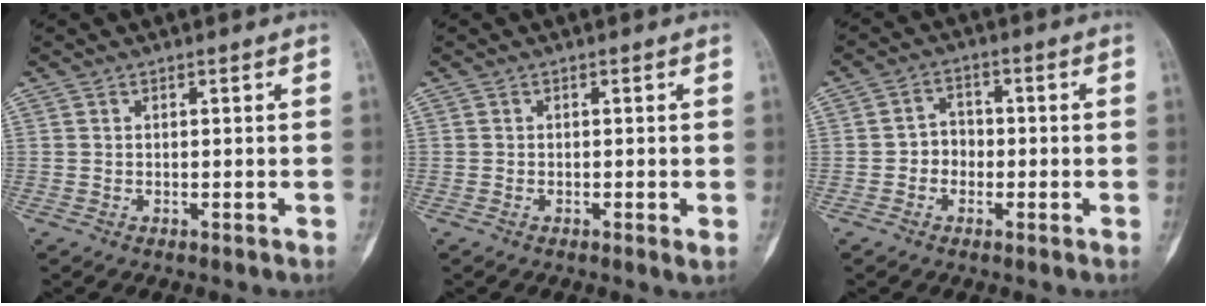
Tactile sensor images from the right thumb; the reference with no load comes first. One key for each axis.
{"total": 1.1, "fx": -0.3, "fy": 0.2, "fz": 1.0, "tx": -0.015, "ty": -0.004, "tz": -0.009}
{"total": 4.1, "fx": -1.0, "fy": 3.6, "fz": 1.7, "tx": -0.005, "ty": 0.017, "tz": -0.026}